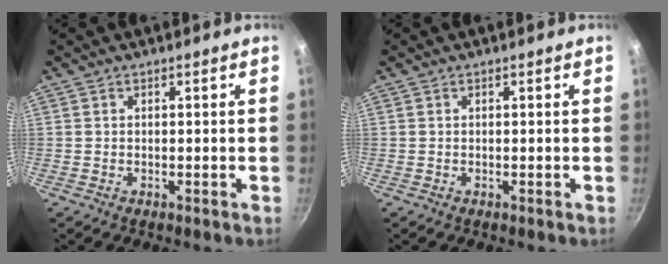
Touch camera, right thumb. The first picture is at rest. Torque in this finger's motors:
{"motor_torque": [0.05, -0.16, -0.12, 0.03, -0.02]}